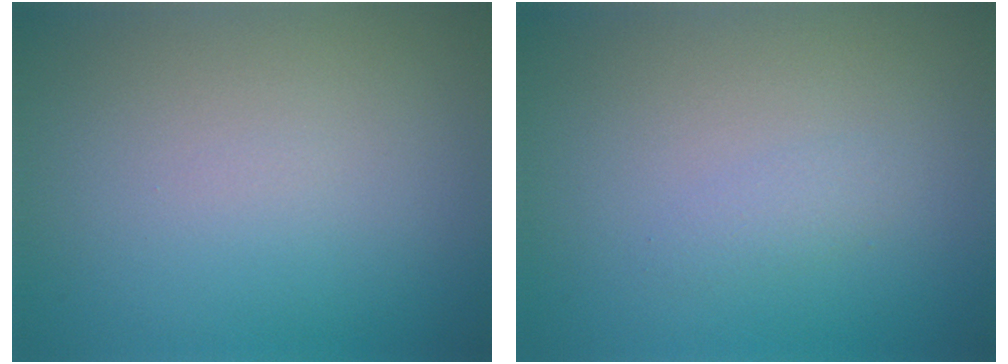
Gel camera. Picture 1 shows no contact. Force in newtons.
{"total": 1.0, "press": 1.0, "slide": 0.0}